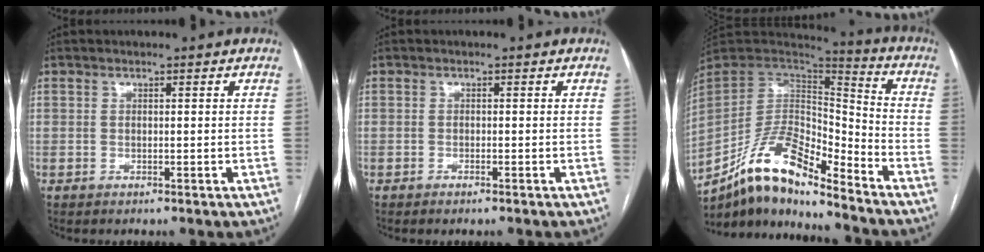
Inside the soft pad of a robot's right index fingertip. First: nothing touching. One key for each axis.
{"total": 0.9, "fx": -0.7, "fy": 0.0, "fz": 0.5, "tx": -0.011, "ty": -0.001, "tz": -0.010}
{"total": 14.5, "fx": -11.7, "fy": 3.8, "fz": 7.6, "tx": -0.144, "ty": 0.029, "tz": -0.217}